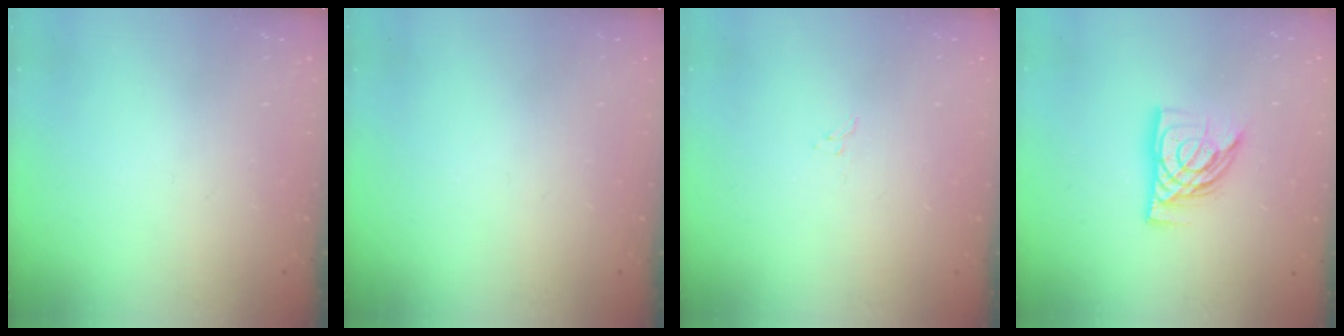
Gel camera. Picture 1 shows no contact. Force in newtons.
{"total": 0.0}
{"total": 4.6, "press": 4.6, "slide": 0.4}
{"total": 11.3, "press": 11.3, "slide": 1.3}